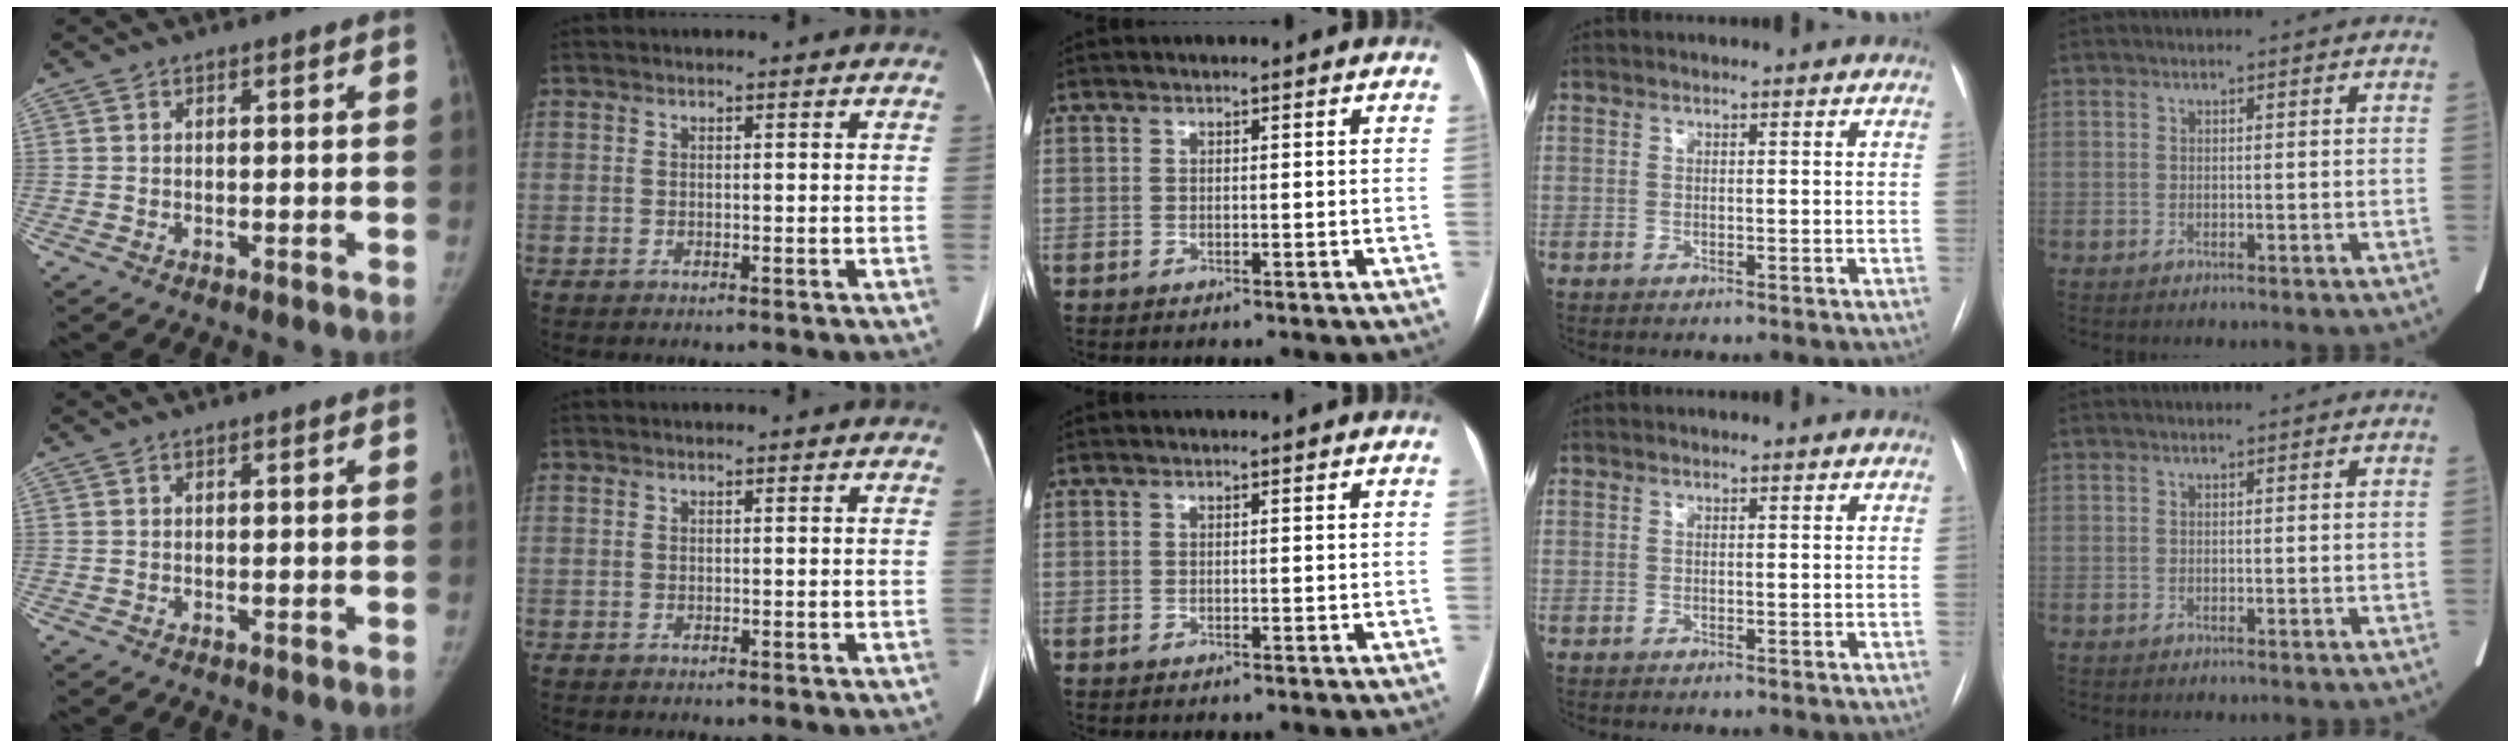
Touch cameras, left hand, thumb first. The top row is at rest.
{}